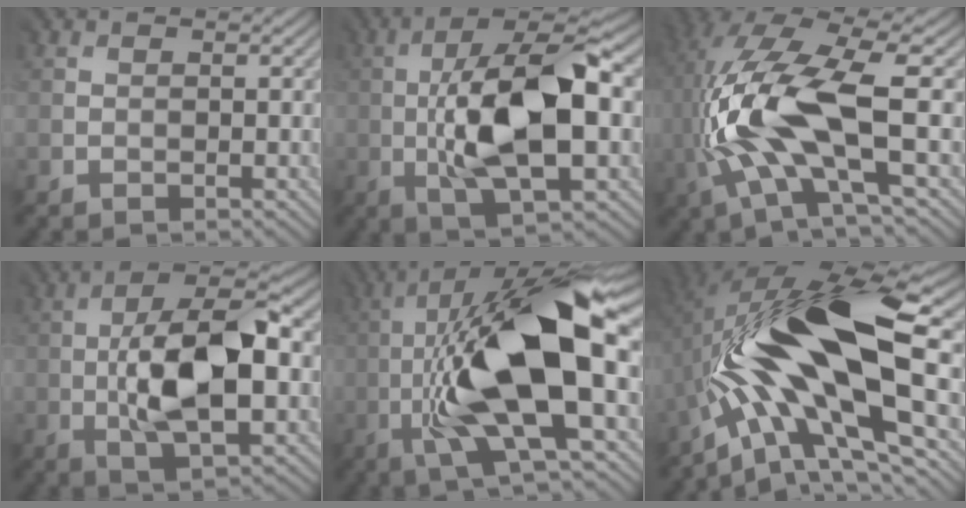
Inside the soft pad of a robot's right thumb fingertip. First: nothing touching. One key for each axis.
{"total": 11.6, "fx": -0.8, "fy": 4.3, "fz": 10.8, "tx": -0.207, "ty": 0.008, "tz": -0.014}
{"total": 13.6, "fx": -1.0, "fy": 4.9, "fz": 12.6, "tx": -0.285, "ty": 0.011, "tz": -0.016}
{"total": 10.2, "fx": -1.0, "fy": 4.1, "fz": 9.2, "tx": -0.171, "ty": 0.003, "tz": -0.014}
{"total": 15.1, "fx": -1.6, "fy": 4.5, "fz": 14.3, "tx": -0.268, "ty": 0.030, "tz": -0.032}
{"total": 16.5, "fx": -0.8, "fy": 6.2, "fz": 15.3, "tx": -0.279, "ty": 0.023, "tz": -0.017}